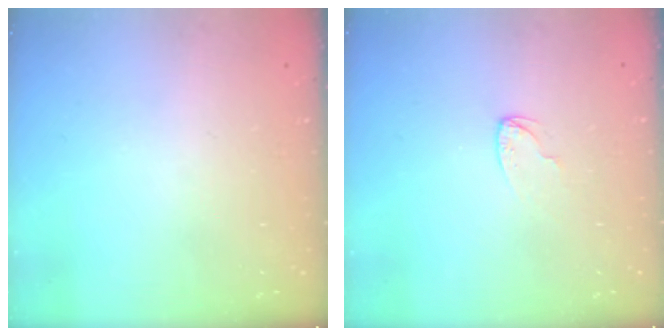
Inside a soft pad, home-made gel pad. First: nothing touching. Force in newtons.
{"total": 3.9, "press": 3.9, "slide": 0.3}